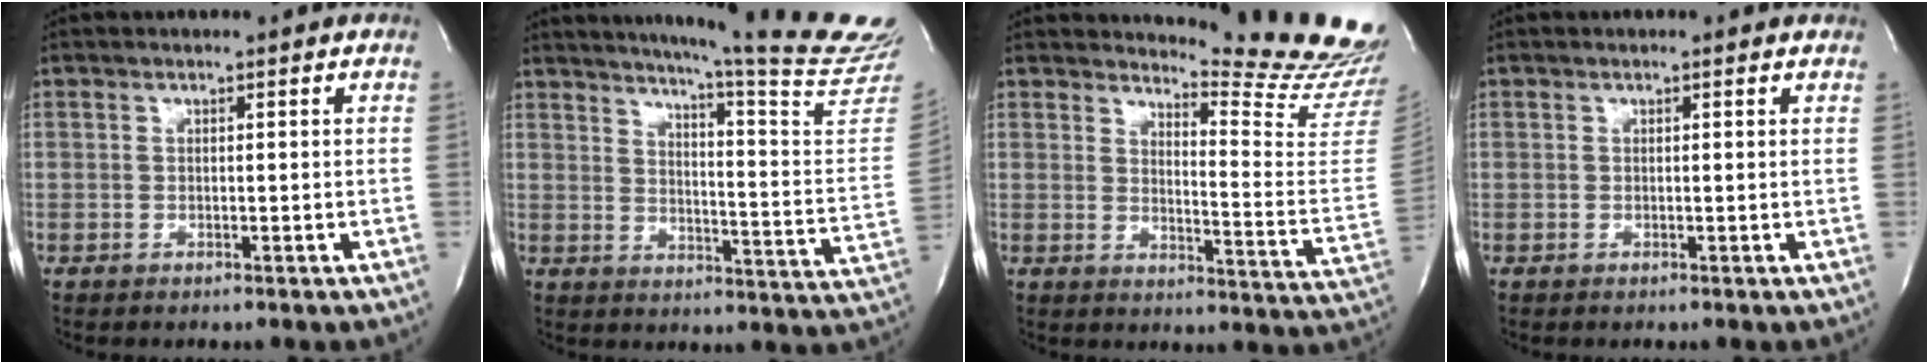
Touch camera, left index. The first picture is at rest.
{"total": 23.3, "force": [20.7, -1.6, 10.6], "torque": [-0.160, -0.125, 0.251]}
{"total": 16.3, "force": [15.9, -0.6, 3.6], "torque": [-0.048, -0.167, 0.172]}
{"total": 0.7, "force": [0.5, 0.3, 0.2], "torque": [-0.011, -0.002, -0.005]}